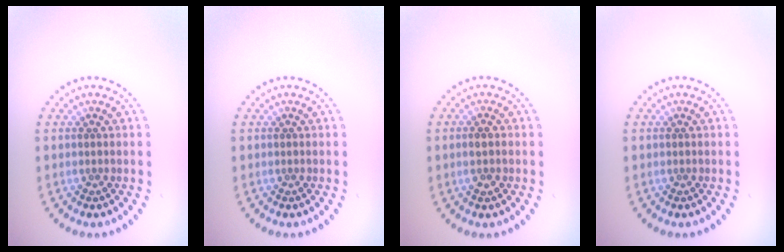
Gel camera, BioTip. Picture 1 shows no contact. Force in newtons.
{"total": 0.0}
{"total": 1.4, "press": 1.4, "slide": 0.5}
{"total": 0.0}